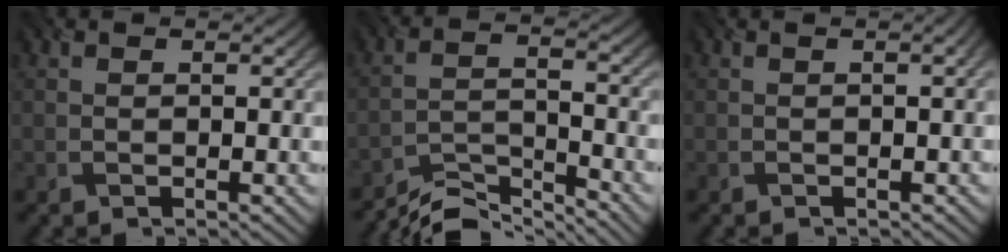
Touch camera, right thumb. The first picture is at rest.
{"total": 7.0, "force": [-6.4, 1.1, 2.4], "torque": [-0.052, -0.007, -0.123]}
{"total": 1.6, "force": [0.0, 0.4, 1.6], "torque": [-0.019, 0.002, -0.004]}